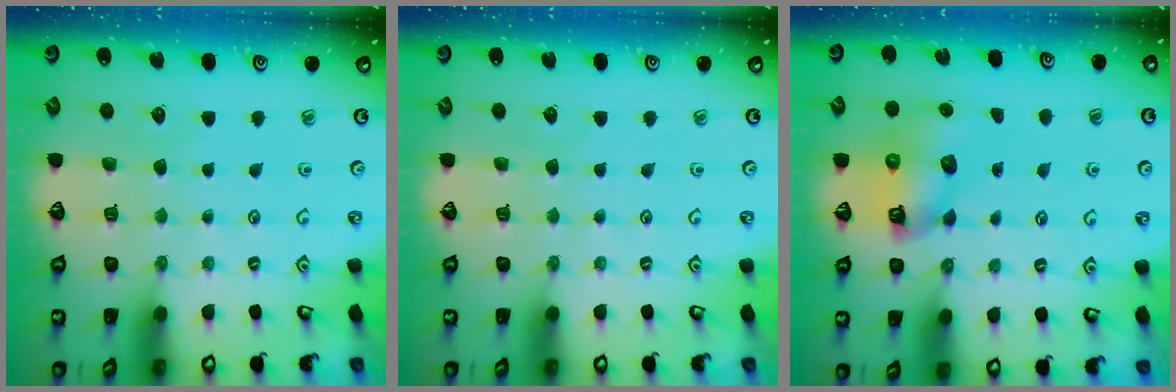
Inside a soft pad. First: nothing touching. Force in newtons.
{"total": 0.0}
{"total": 8.2, "press": 8.2, "slide": 1.1}